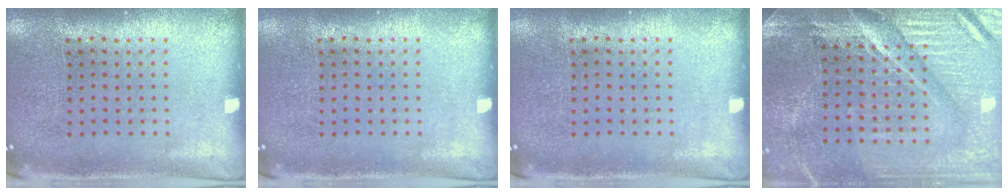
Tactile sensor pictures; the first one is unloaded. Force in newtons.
{"total": 0.0}
{"total": 0.0}
{"total": 4.4, "press": 3.9, "slide": 1.9}